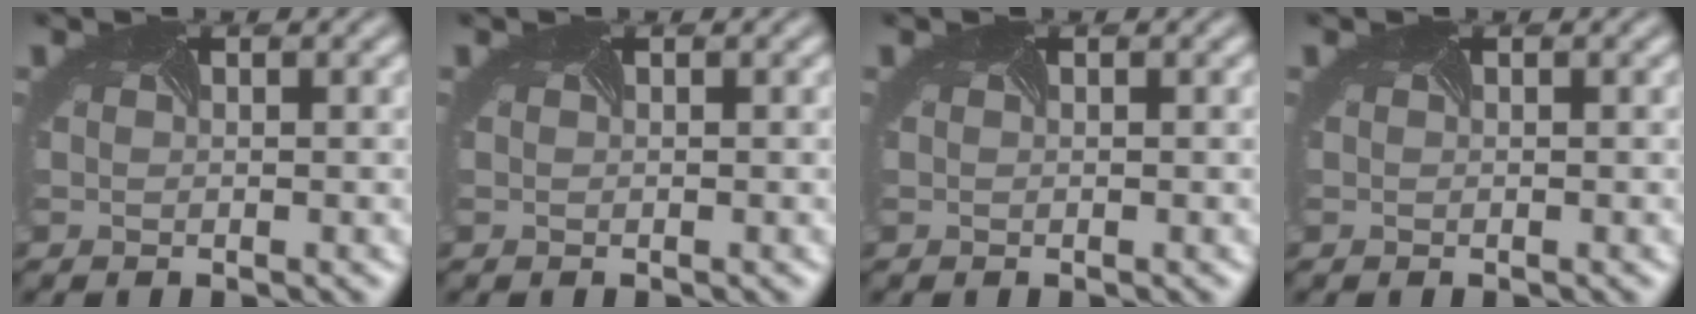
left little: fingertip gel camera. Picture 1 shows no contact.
{"total": 0.0}
{"total": 0.0}
{"total": 0.0}